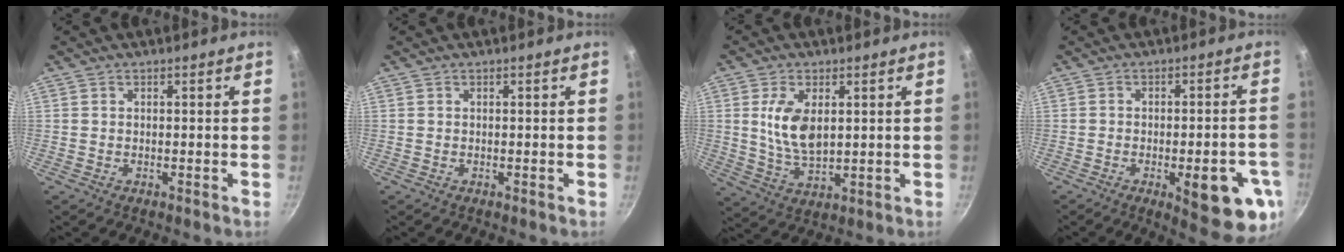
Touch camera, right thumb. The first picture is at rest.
{"total": 0.0}
{"total": 9.2, "force": [2.0, 5.1, 7.4], "torque": [-0.138, -0.018, 0.044]}
{"total": 14.2, "force": [-4.9, 4.7, 12.5], "torque": [-0.128, 0.010, -0.058]}